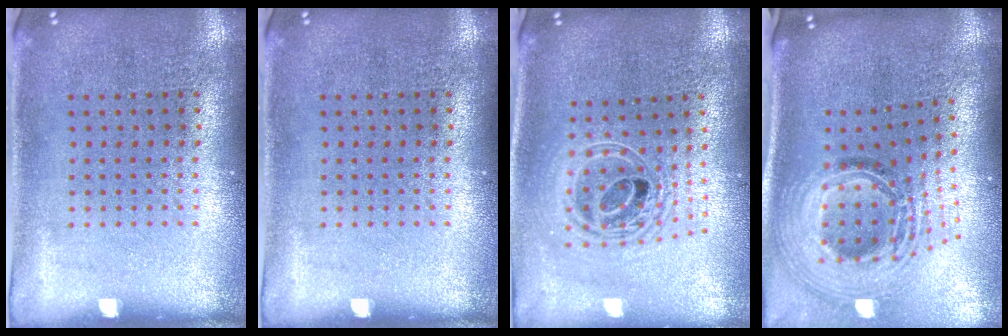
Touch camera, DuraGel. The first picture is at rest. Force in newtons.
{"total": 0.0}
{"total": 2.1, "press": 1.6, "slide": 1.3}
{"total": 2.4, "press": 1.8, "slide": 1.6}